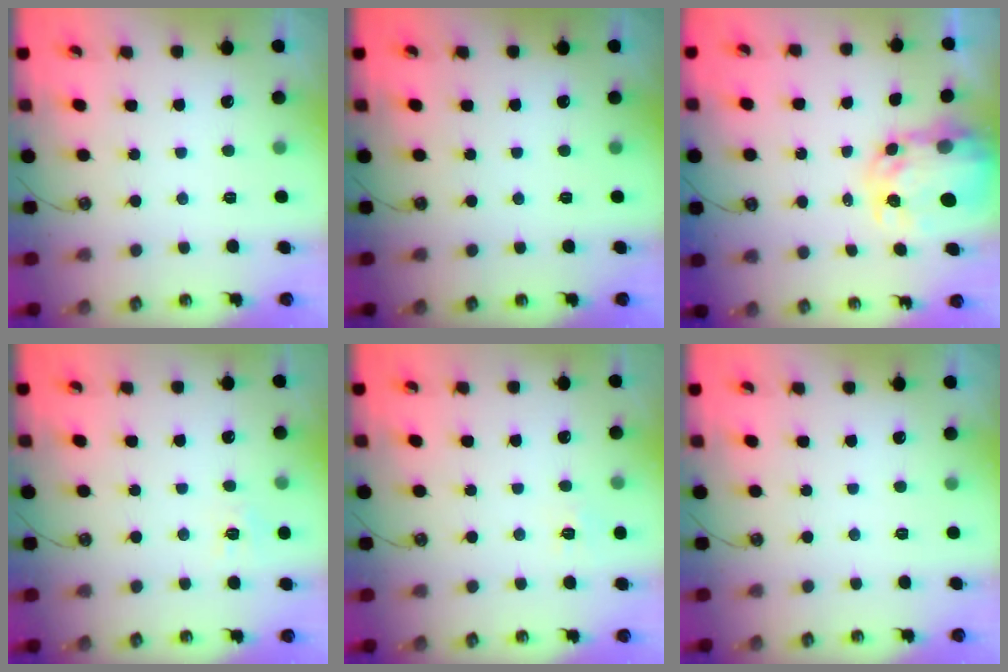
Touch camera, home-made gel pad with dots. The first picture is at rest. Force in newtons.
{"total": 0.0}
{"total": 6.7, "press": 6.7, "slide": 0.6}
{"total": 6.6, "press": 6.6, "slide": 0.6}
{"total": 6.2, "press": 6.2, "slide": 0.7}
{"total": 0.0}